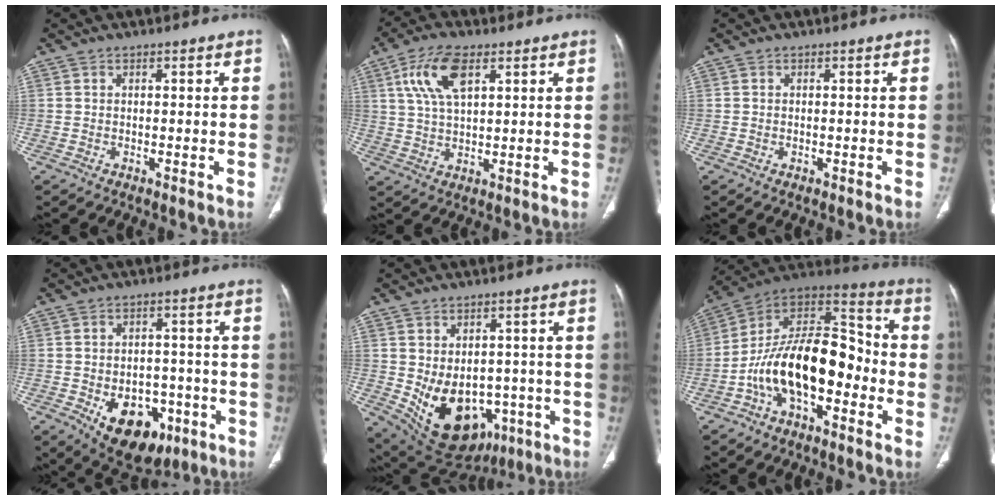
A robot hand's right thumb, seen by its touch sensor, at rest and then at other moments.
{"total": 9.7, "force": [4.1, 4.4, 7.5], "torque": [-0.150, -0.004, 0.081]}
{"total": 0.0}
{"total": 13.7, "force": [-5.7, 9.0, 8.6], "torque": [-0.092, 0.025, -0.069]}
{"total": 16.8, "force": [-4.6, 11.9, 11.0], "torque": [-0.153, 0.010, -0.033]}
{"total": 19.4, "force": [-5.5, 10.2, 15.5], "torque": [-0.240, 0.076, -0.098]}